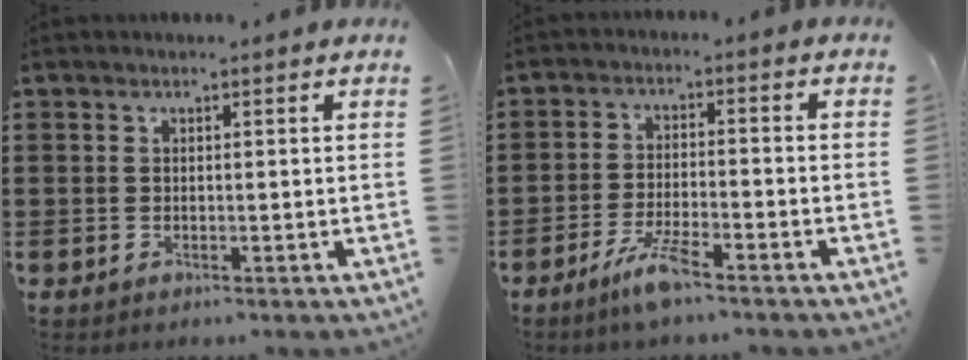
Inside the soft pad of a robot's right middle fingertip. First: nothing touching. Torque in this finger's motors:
{"motor_torque": [0.76, -0.66, 0.09, 0.11]}